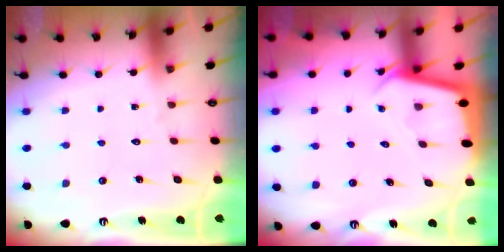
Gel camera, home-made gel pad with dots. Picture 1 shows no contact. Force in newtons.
{"total": 2.5, "press": 2.5, "slide": 0.1}